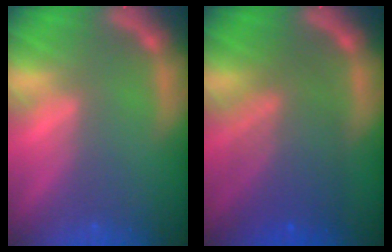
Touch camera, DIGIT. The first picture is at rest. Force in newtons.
{"total": 7.5}